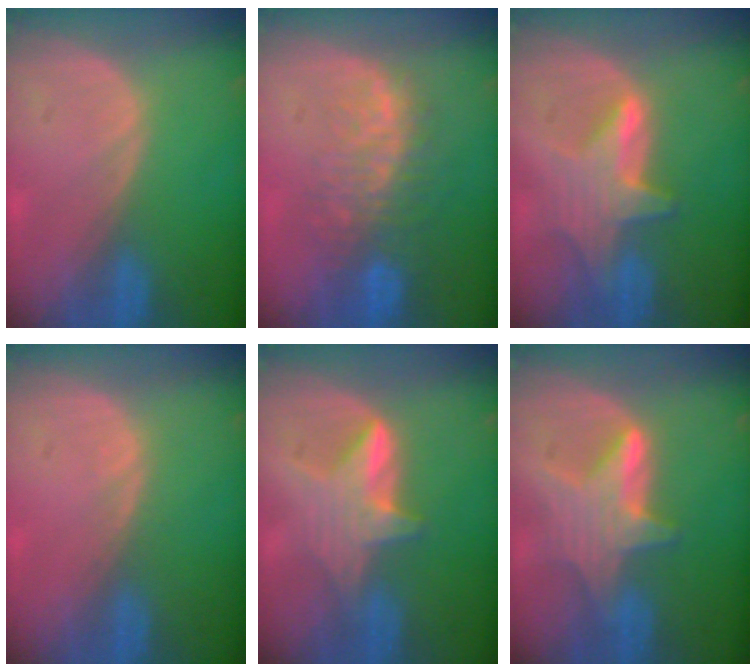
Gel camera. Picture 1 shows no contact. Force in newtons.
{"total": 10.1, "press": 8.6, "slide": 5.3}
{"total": 6.9, "press": 6.4, "slide": 2.6}
{"total": 0.5, "press": 0.5, "slide": 0.1}
{"total": 6.0, "press": 5.7, "slide": 1.9}
{"total": 6.6, "press": 6.6, "slide": 0.2}